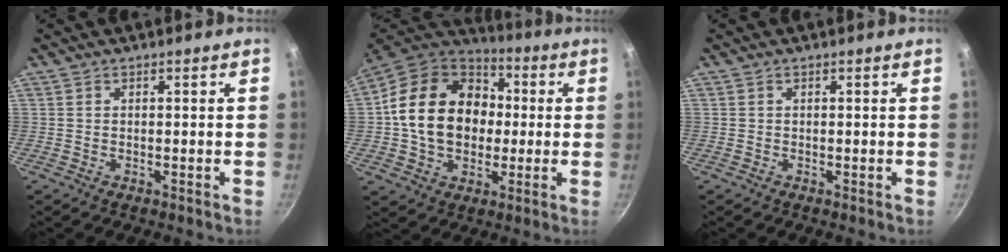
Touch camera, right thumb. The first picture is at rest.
{"total": 21.8, "force": [0.9, 16.9, 13.7], "torque": [-0.219, 0.035, 0.011]}
{"total": 0.0}